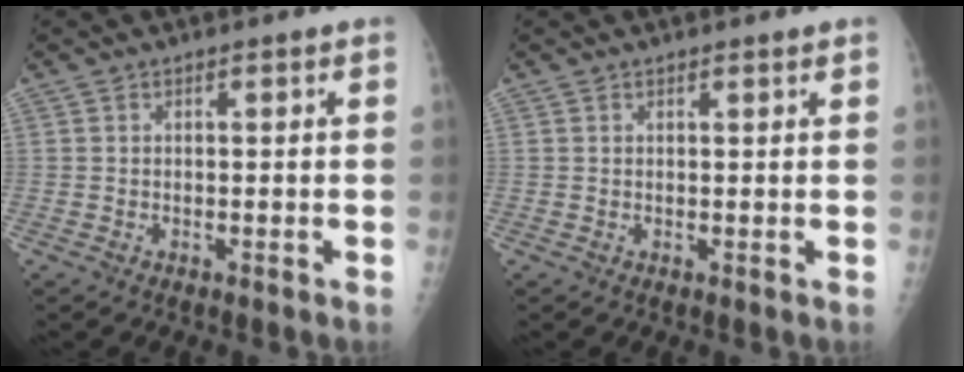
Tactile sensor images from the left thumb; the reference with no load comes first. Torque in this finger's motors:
{"motor_torque": [-0.32, -0.04, 0.02, 0.13, 0.00]}